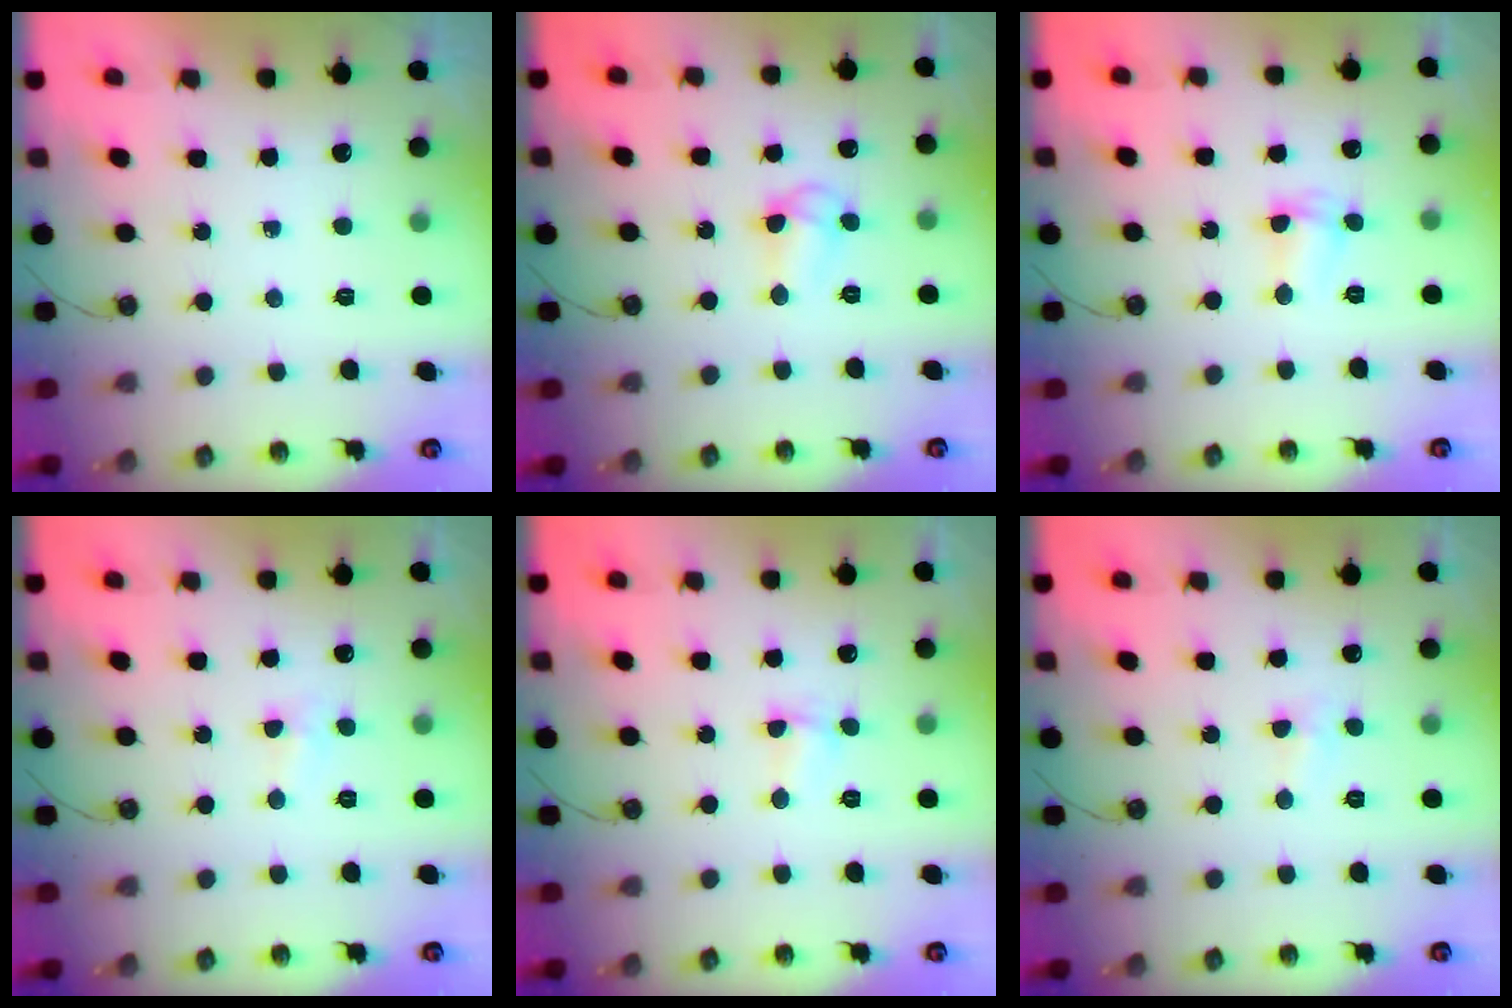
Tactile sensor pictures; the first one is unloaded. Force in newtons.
{"total": 6.0, "press": 6.0, "slide": 0.4}
{"total": 2.4, "press": 2.4, "slide": 0.3}
{"total": 2.4, "press": 2.3, "slide": 0.4}
{"total": 1.0, "press": 1.0, "slide": 0.4}
{"total": 2.4, "press": 2.3, "slide": 0.4}